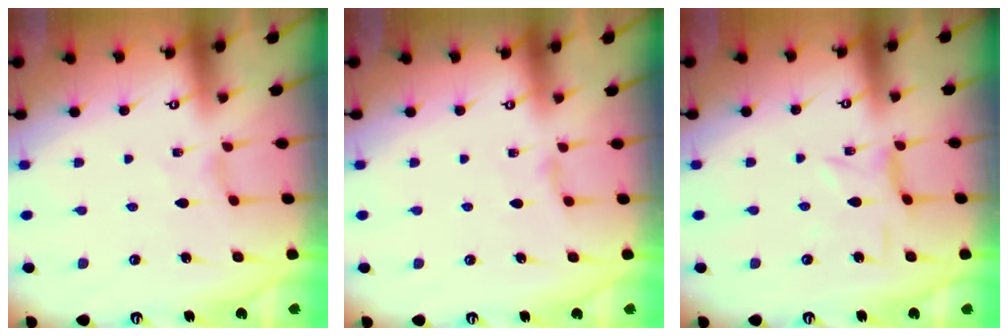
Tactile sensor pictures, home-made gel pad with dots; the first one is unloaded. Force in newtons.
{"total": 1.3, "press": 1.2, "slide": 0.3}
{"total": 0.8, "press": 0.7, "slide": 0.3}